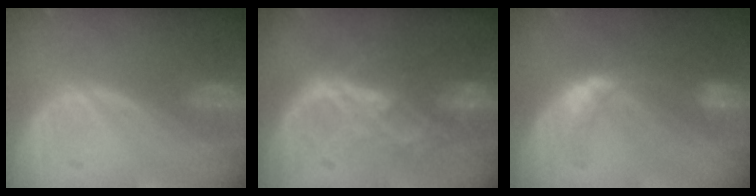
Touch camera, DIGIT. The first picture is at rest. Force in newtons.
{"total": 8.9, "press": 7.7, "slide": 4.5}
{"total": 5.9, "press": 5.2, "slide": 2.8}